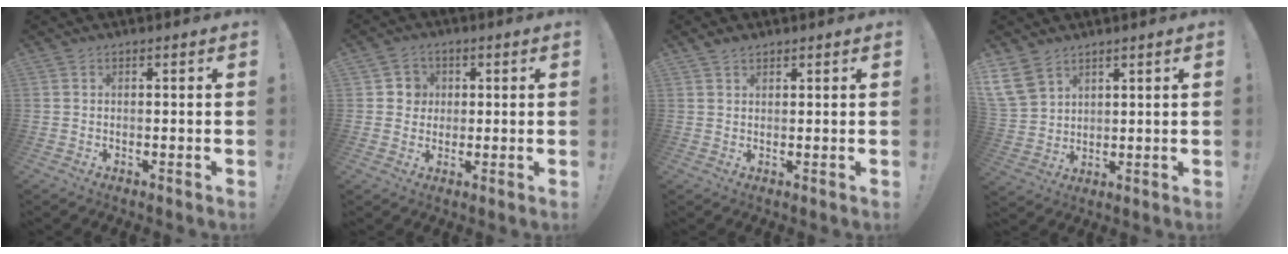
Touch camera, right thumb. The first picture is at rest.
{"total": 5.0, "force": [0.8, 4.9, 0.9], "torque": [-0.008, -0.004, 0.014]}
{"total": 1.9, "force": [1.6, 0.8, 0.6], "torque": [-0.011, -0.006, 0.029]}
{"total": 9.1, "force": [6.2, 5.6, 3.6], "torque": [-0.079, -0.031, 0.128]}